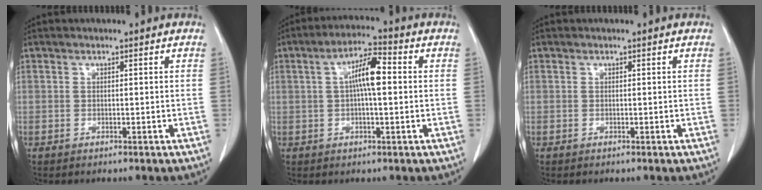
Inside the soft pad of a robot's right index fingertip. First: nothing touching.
{"total": 6.9, "force": [0.8, 1.4, 6.7], "torque": [-0.124, 0.018, 0.008]}
{"total": 0.0}